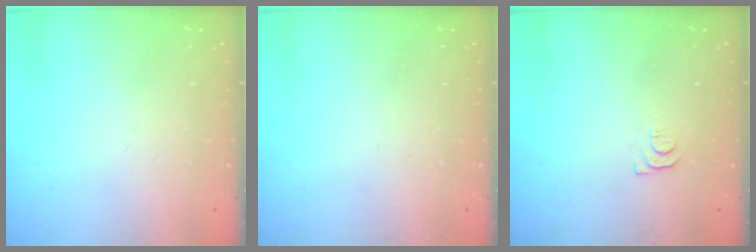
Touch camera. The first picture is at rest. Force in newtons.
{"total": 0.0}
{"total": 4.3, "press": 4.3, "slide": 0.6}